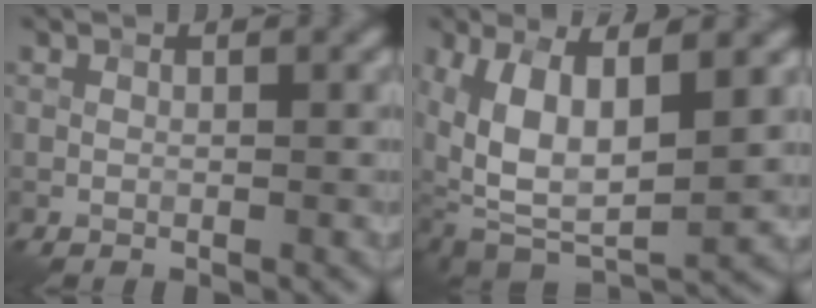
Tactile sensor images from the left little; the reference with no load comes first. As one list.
[{"total": 9.0, "force": [1.9, 4.7, 7.5], "torque": [-0.154, -0.010, 0.033]}]